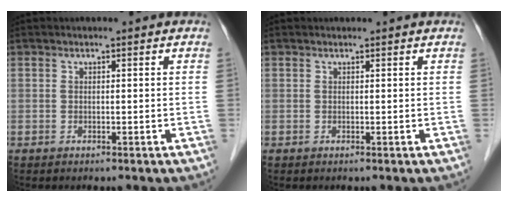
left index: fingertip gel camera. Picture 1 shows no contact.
{"total": 0.8, "force": [0.8, -0.1, 0.1], "torque": [-0.006, 0.005, 0.013]}